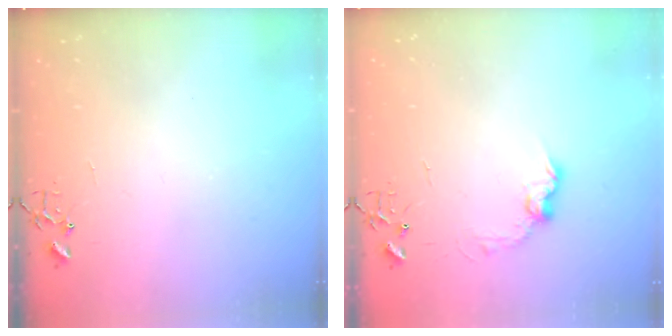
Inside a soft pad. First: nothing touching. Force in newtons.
{"total": 8.5, "press": 8.5, "slide": 0.4}